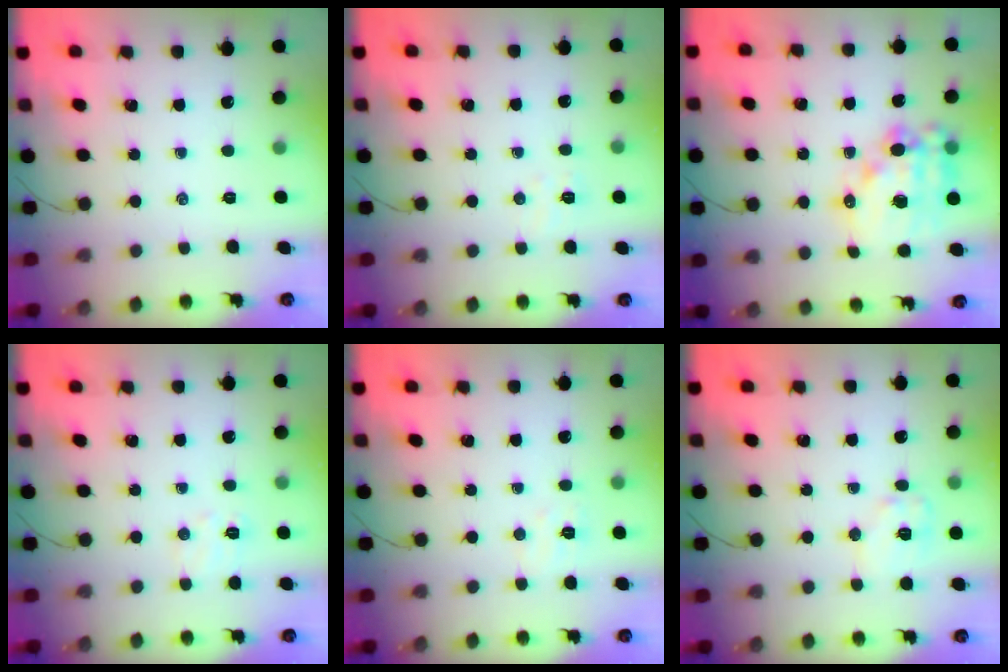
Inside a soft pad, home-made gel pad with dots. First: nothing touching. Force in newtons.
{"total": 4.2, "press": 4.1, "slide": 1.1}
{"total": 16.3, "press": 15.9, "slide": 3.5}
{"total": 5.7, "press": 5.6, "slide": 1.3}
{"total": 4.2, "press": 4.1, "slide": 1.2}
{"total": 8.1, "press": 8.1, "slide": 0.6}